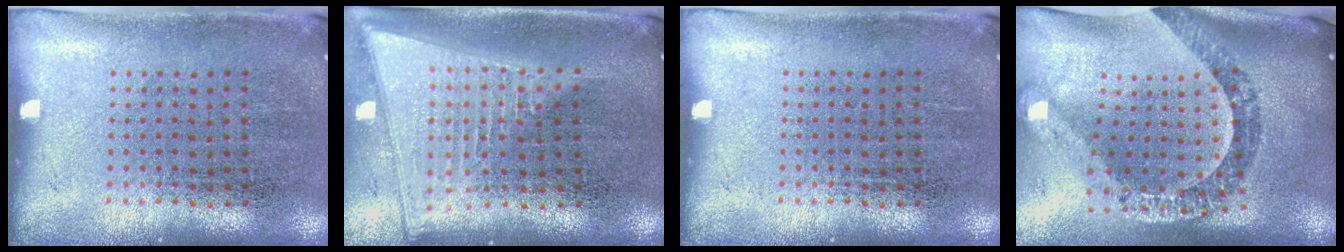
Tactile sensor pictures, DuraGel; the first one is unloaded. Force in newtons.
{"total": 2.2, "press": 1.8, "slide": 1.2}
{"total": 0.0}
{"total": 2.3, "press": 1.9, "slide": 1.3}